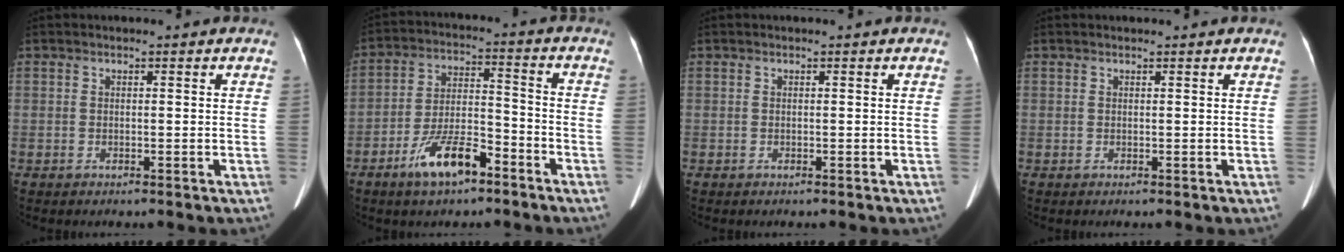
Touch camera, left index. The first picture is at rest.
{"total": 9.6, "force": [-6.1, 3.0, 6.8], "torque": [-0.135, 0.003, -0.109]}
{"total": 0.0}
{"total": 0.7, "force": [0.7, 0.1, 0.1], "torque": [-0.005, 0.010, 0.013]}